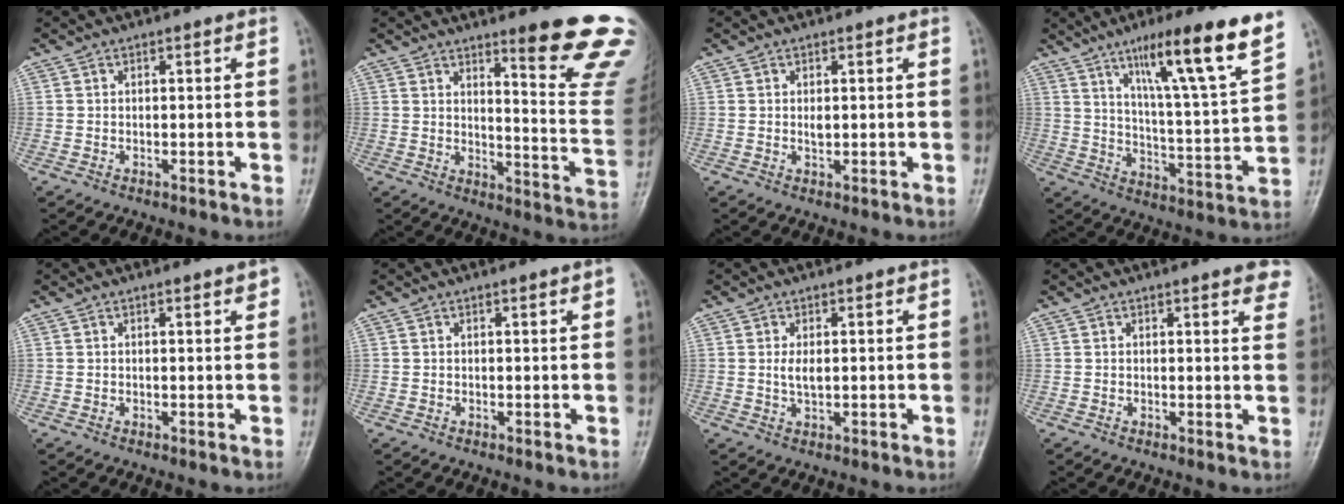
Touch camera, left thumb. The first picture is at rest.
{"total": 16.8, "force": [11.7, 2.2, 11.8], "torque": [-0.112, -0.097, 0.148]}
{"total": 1.2, "force": [0.3, 0.7, 1.0], "torque": [-0.013, -0.003, 0.007]}
{"total": 18.2, "force": [11.0, 1.3, 14.5], "torque": [-0.209, -0.051, 0.173]}
{"total": 1.5, "force": [0.9, 0.4, 1.1], "torque": [-0.013, -0.002, 0.010]}
{"total": 0.9, "force": [0.5, 0.2, 0.7], "torque": [-0.012, 0.000, 0.006]}
{"total": 2.5, "force": [0.4, 1.2, 2.1], "torque": [-0.039, -0.004, 0.010]}
{"total": 5.5, "force": [4.0, 1.5, 3.5], "torque": [-0.019, -0.010, 0.034]}